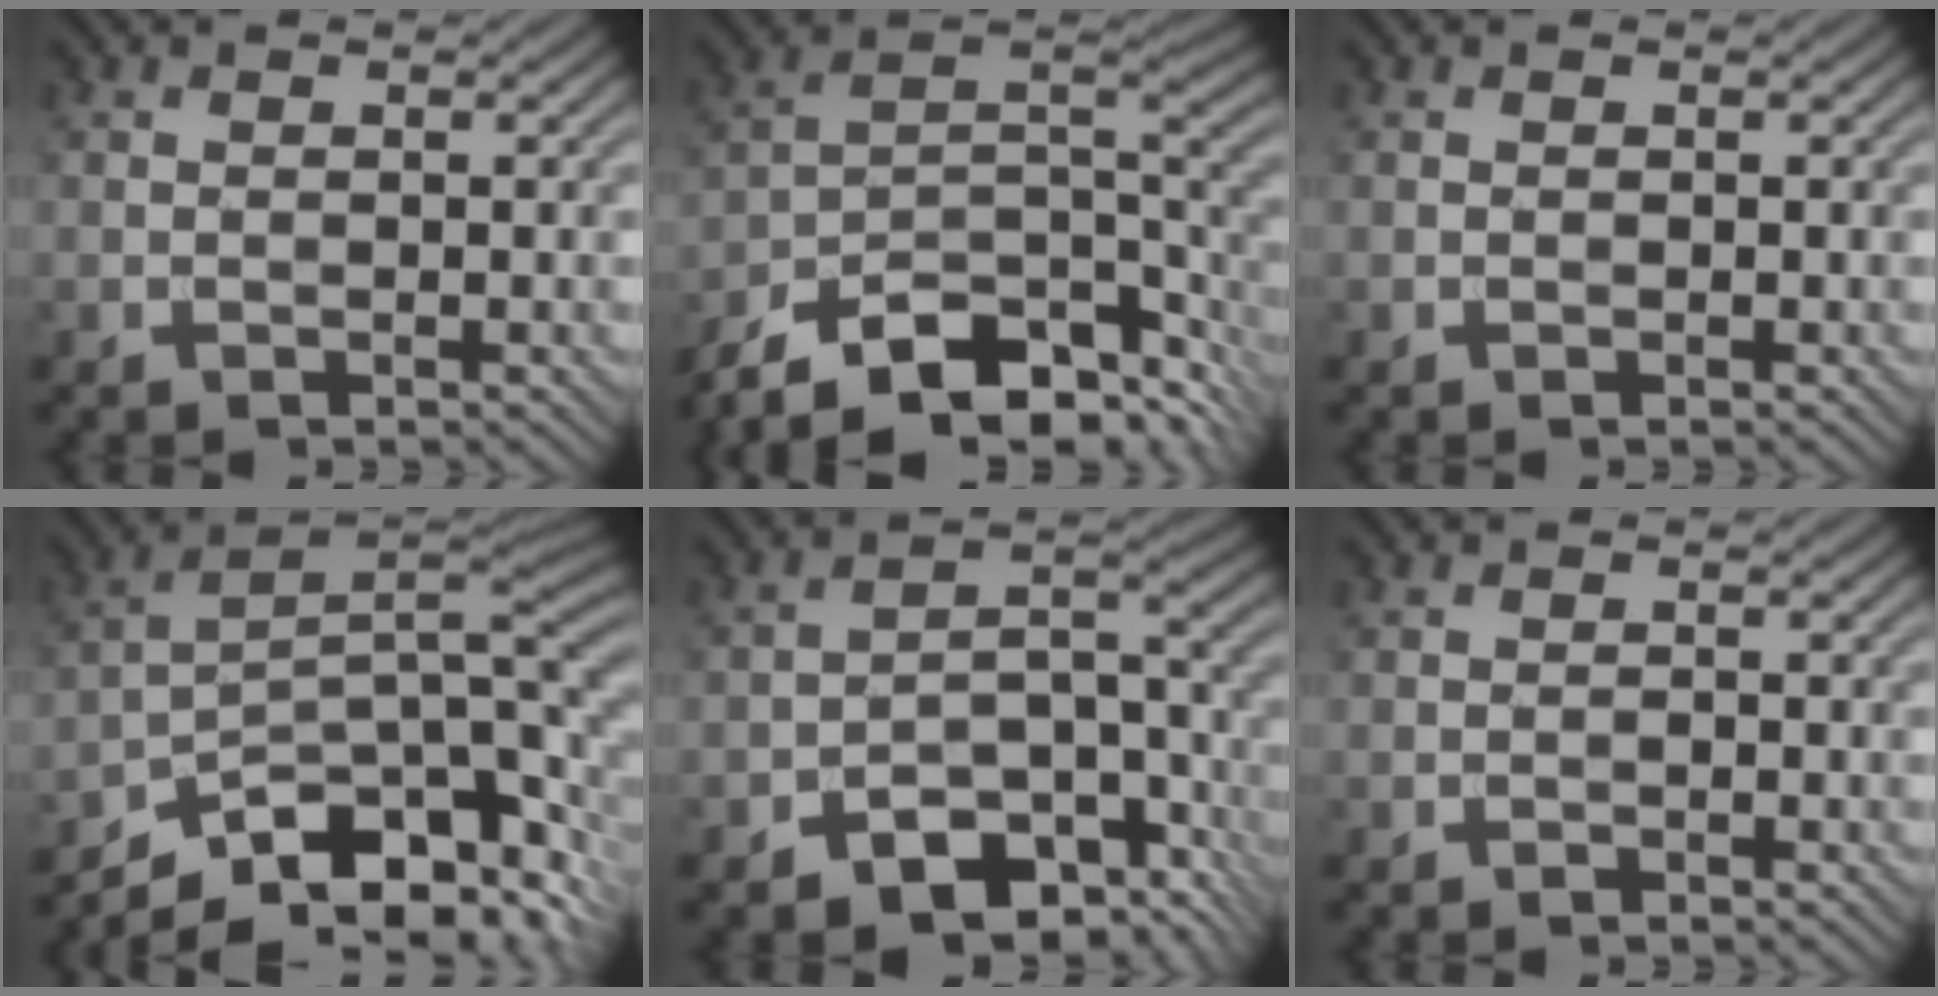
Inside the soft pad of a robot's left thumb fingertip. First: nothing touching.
{"total": 14.6, "force": [-10.2, 5.7, 8.8], "torque": [-0.186, -0.019, -0.160]}
{"total": 0.0}
{"total": 15.5, "force": [-8.4, 6.5, 11.3], "torque": [-0.198, -0.025, -0.125]}
{"total": 10.3, "force": [-6.3, 5.4, 6.2], "torque": [-0.086, -0.010, -0.113]}
{"total": 0.6, "force": [-0.4, 0.3, 0.4], "torque": [-0.002, 0.000, -0.006]}